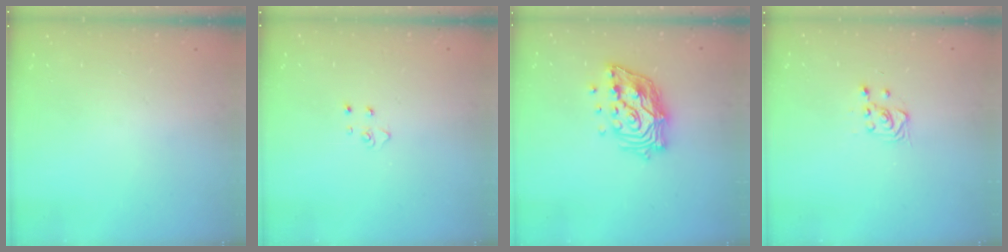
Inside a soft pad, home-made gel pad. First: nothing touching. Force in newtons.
{"total": 3.2, "press": 3.2, "slide": 0.4}
{"total": 14.3, "press": 14.1, "slide": 2.0}
{"total": 3.0, "press": 2.8, "slide": 1.0}